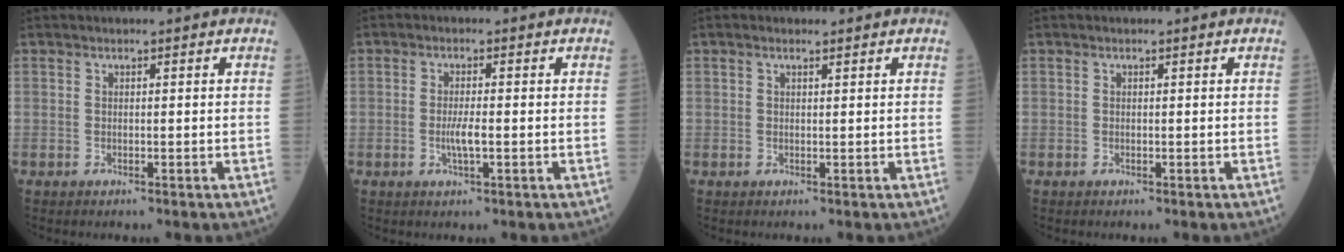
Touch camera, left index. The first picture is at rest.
{"total": 2.7, "force": [-0.6, 0.3, 2.7], "torque": [-0.057, -0.003, -0.011]}
{"total": 0.9, "force": [0.6, 0.2, 0.6], "torque": [-0.018, 0.006, 0.012]}
{"total": 0.0}